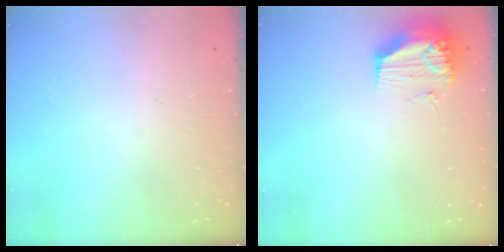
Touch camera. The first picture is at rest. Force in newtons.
{"total": 11.1, "press": 11.1, "slide": 0.8}